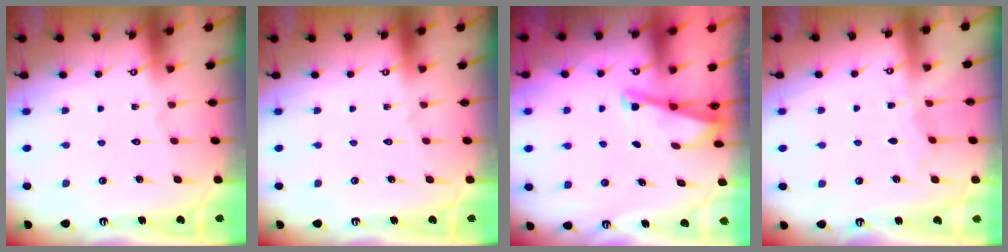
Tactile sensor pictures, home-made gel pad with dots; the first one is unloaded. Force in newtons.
{"total": 0.0}
{"total": 2.9, "press": 2.9, "slide": 0.2}
{"total": 3.7, "press": 3.7, "slide": 0.5}